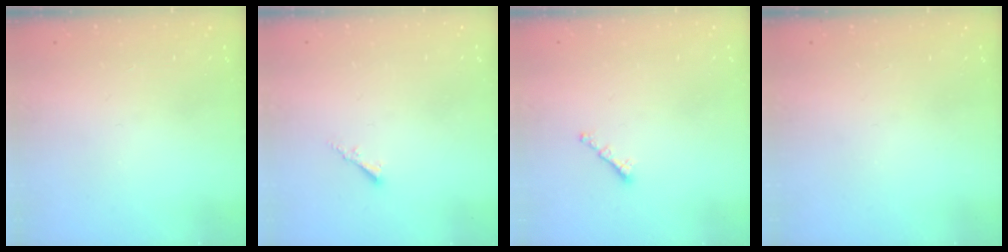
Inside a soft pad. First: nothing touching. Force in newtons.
{"total": 1.7, "press": 1.6, "slide": 0.4}
{"total": 0.8, "press": 0.7, "slide": 0.4}
{"total": 0.0}